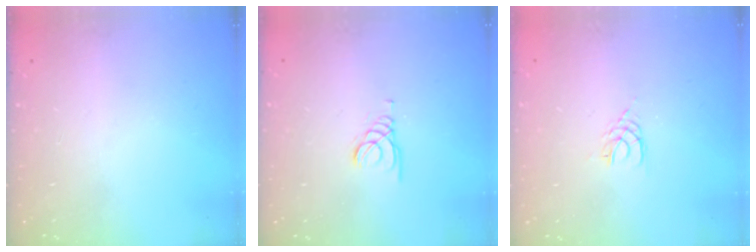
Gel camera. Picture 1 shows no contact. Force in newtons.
{"total": 1.5, "press": 1.5, "slide": 0.1}
{"total": 2.0, "press": 1.9, "slide": 0.3}